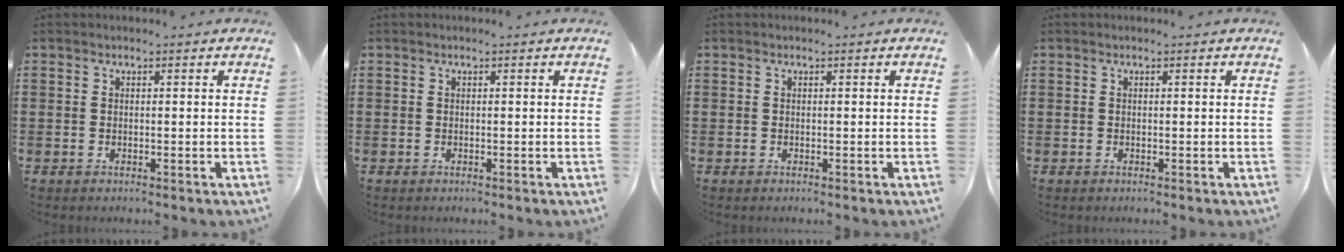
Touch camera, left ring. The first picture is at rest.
{"total": 0.0}
{"total": 0.0}
{"total": 0.0}